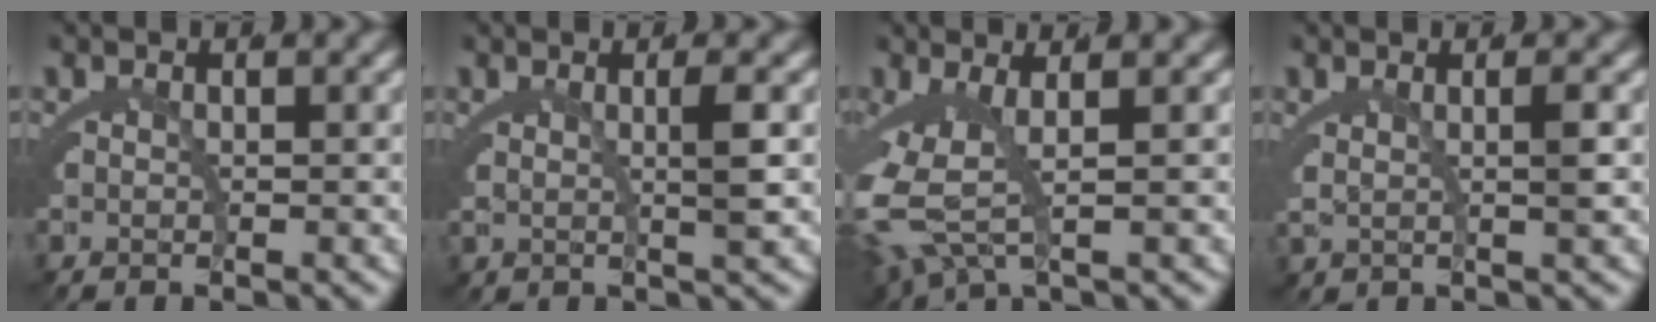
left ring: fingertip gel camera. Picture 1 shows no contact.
{"total": 2.3, "force": [0.9, -0.7, 2.0], "torque": [-0.027, -0.003, 0.021]}
{"total": 6.1, "force": [-0.6, 3.1, 5.3], "torque": [-0.131, -0.024, 0.006]}
{"total": 2.1, "force": [1.0, -0.2, 1.9], "torque": [-0.032, -0.007, 0.026]}